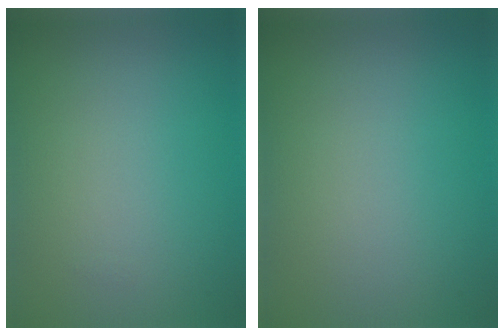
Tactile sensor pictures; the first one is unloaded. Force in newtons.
{"total": 0.0}